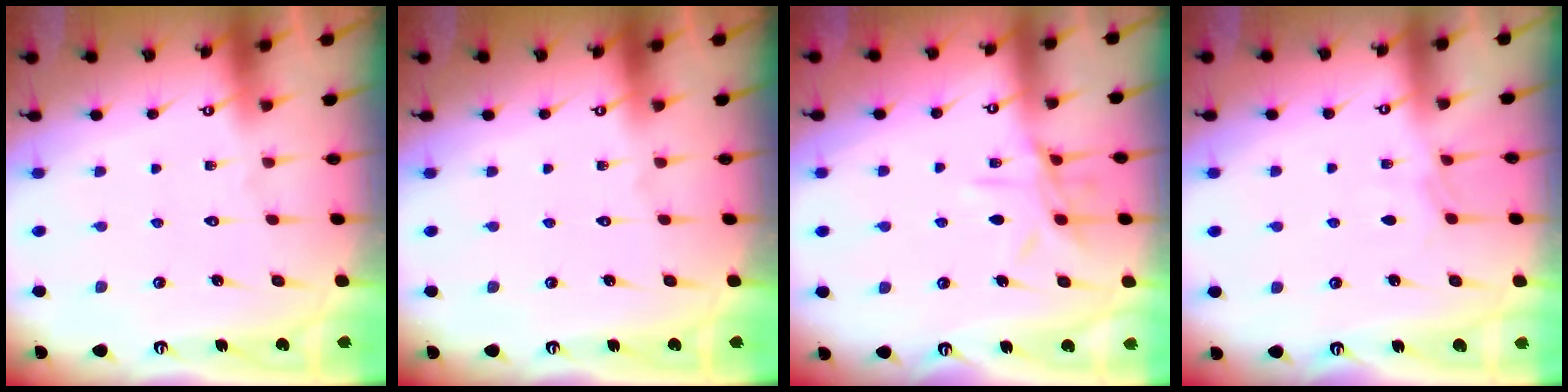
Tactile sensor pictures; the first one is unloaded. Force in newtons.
{"total": 0.0}
{"total": 9.3, "press": 9.3, "slide": 0.7}
{"total": 3.2, "press": 3.2, "slide": 0.5}